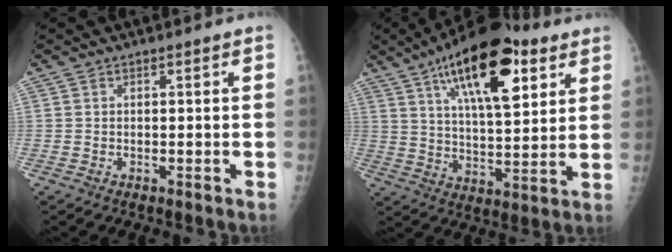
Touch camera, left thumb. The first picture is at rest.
{"total": 20.4, "force": [10.0, 8.1, 15.9], "torque": [-0.226, -0.028, 0.161]}